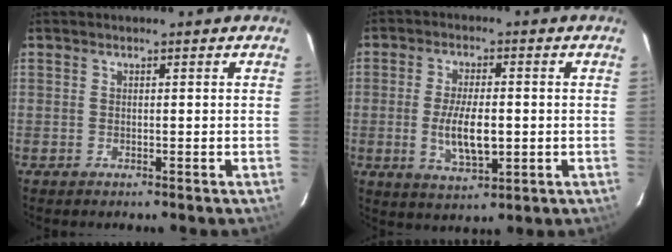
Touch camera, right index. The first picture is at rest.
{"total": 8.5, "force": [-1.1, 3.4, 7.7], "torque": [-0.149, -0.010, -0.015]}